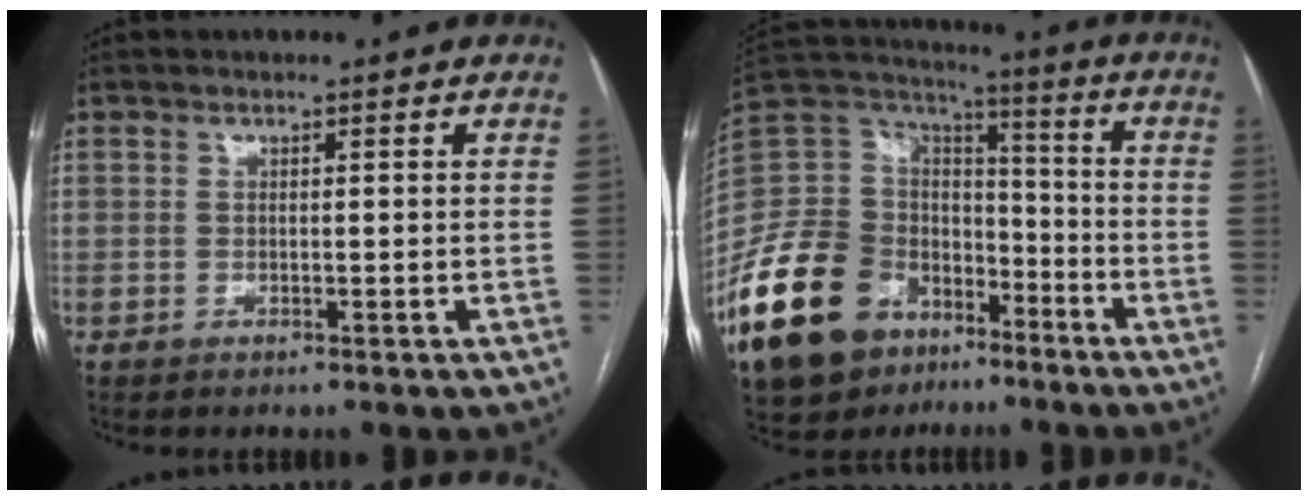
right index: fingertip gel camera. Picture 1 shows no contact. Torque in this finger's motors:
{"motor_torque": [1.09, -0.90, -0.11, -0.21]}